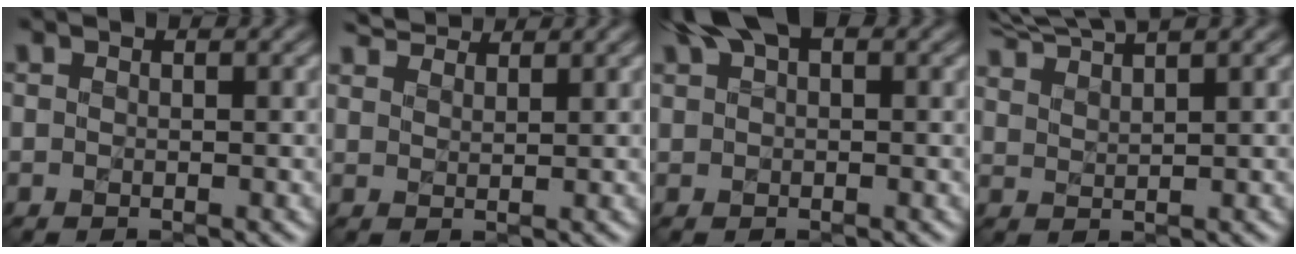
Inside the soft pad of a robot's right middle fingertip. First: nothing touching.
{"total": 3.4, "force": [3.4, 0.2, 0.2], "torque": [-0.005, 0.007, 0.055]}
{"total": 3.9, "force": [2.6, 1.3, 2.6], "torque": [-0.042, 0.014, 0.043]}
{"total": 5.2, "force": [4.9, 0.2, 1.6], "torque": [-0.030, 0.017, 0.072]}